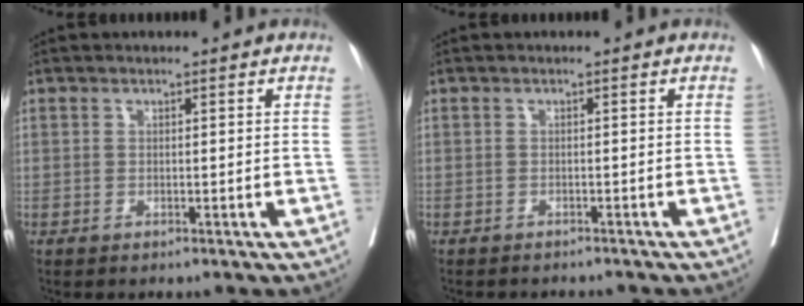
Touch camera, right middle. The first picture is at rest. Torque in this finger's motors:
{"motor_torque": [0.34, -0.45, 0.00, 0.00]}